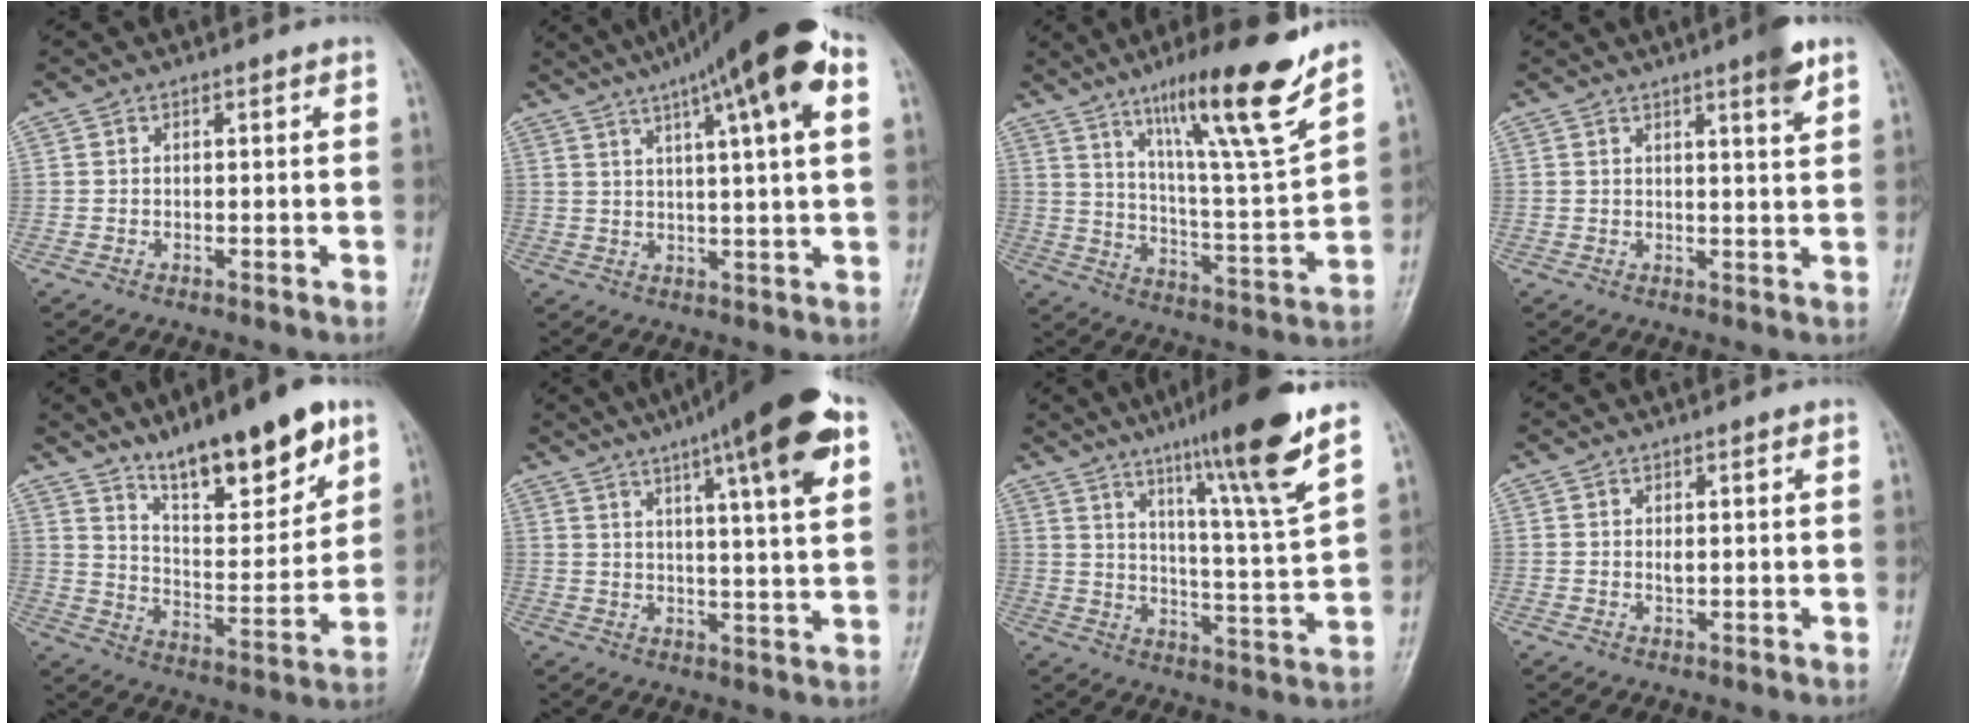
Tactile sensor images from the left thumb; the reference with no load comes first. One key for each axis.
{"total": 18.2, "fx": 8.9, "fy": 2.8, "fz": 15.7, "tx": -0.238, "ty": 0.014, "tz": 0.129}
{"total": 19.3, "fx": 13.0, "fy": 1.3, "fz": 14.2, "tx": -0.205, "ty": -0.073, "tz": 0.212}
{"total": 4.9, "fx": 3.0, "fy": 0.4, "fz": 3.8, "tx": -0.048, "ty": -0.019, "tz": 0.041}
{"total": 18.3, "fx": 12.2, "fy": 5.5, "fz": 12.5, "tx": -0.158, "ty": -0.070, "tz": 0.210}
{"total": 19.4, "fx": 9.8, "fy": 3.1, "fz": 16.5, "tx": -0.244, "ty": 0.003, "tz": 0.138}
{"total": 17.3, "fx": 11.2, "fy": 0.2, "fz": 13.2, "tx": -0.193, "ty": -0.059, "tz": 0.173}
{"total": 1.0, "fx": 0.4, "fy": 0.5, "fz": 0.8, "tx": -0.015, "ty": -0.004, "tz": 0.008}